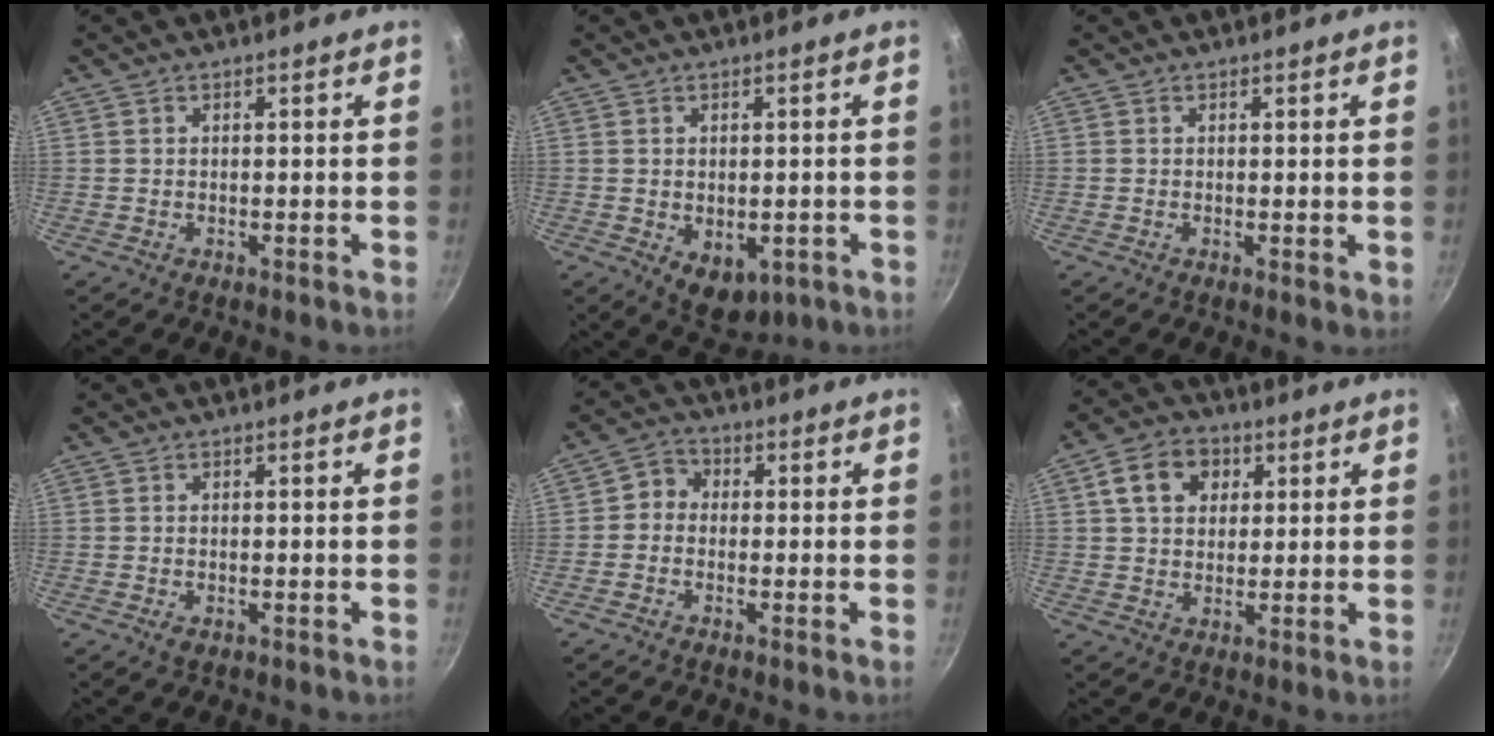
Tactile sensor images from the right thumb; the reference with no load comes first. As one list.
[{"total": 6.8, "force": [-1.4, 4.6, 4.8], "torque": [-0.048, -0.005, -0.003]}, {"total": 0.7, "force": [0.2, 0.4, 0.6], "torque": [-0.008, -0.004, 0.000]}, {"total": 1.1, "force": [-0.4, 0.7, 0.8], "torque": [-0.014, -0.001, -0.005]}, {"total": 3.2, "force": [-0.8, 2.8, 1.4], "torque": [-0.009, 0.016, -0.029]}, {"total": 8.7, "force": [2.8, 6.7, 4.7], "torque": [-0.059, 0.006, 0.038]}]